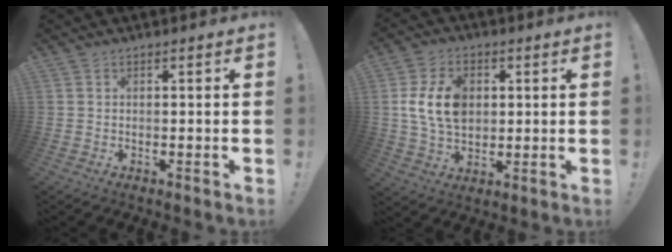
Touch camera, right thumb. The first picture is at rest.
{"total": 13.6, "force": [2.1, 9.8, 9.2], "torque": [-0.174, 0.005, 0.040]}